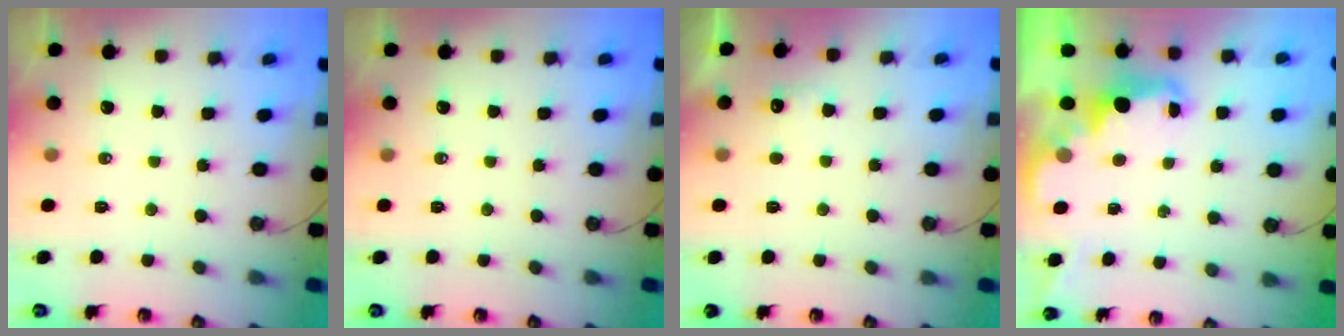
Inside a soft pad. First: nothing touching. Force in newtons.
{"total": 0.0}
{"total": 4.4, "press": 4.2, "slide": 1.2}
{"total": 2.9, "press": 2.8, "slide": 0.9}